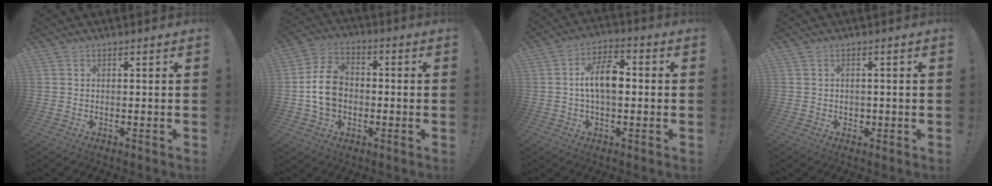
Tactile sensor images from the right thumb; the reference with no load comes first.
{"total": 12.8, "force": [-1.1, 10.1, 7.8], "torque": [-0.140, 0.015, -0.018]}
{"total": 10.7, "force": [-0.1, 5.6, 9.2], "torque": [-0.149, 0.010, -0.003]}
{"total": 1.7, "force": [0.0, 1.6, 0.5], "torque": [-0.002, -0.003, -0.002]}